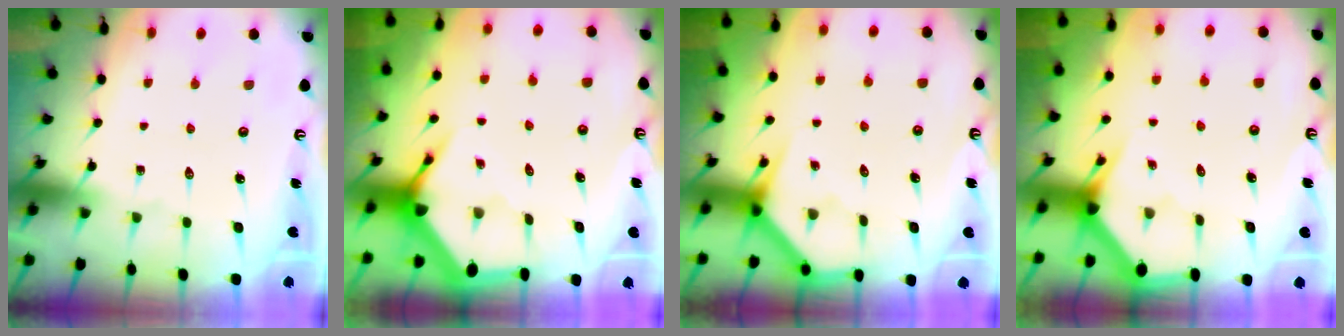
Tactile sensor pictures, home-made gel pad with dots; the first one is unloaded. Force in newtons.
{"total": 4.7, "press": 4.6, "slide": 0.5}
{"total": 3.6, "press": 3.6, "slide": 0.1}
{"total": 3.0, "press": 3.0, "slide": 0.1}